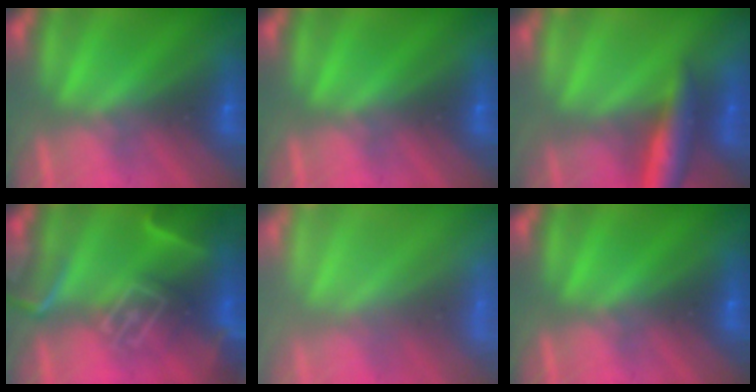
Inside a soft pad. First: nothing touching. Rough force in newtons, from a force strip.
{"total": 0.0}
{"total": 6.0}
{"total": 7.3}
{"total": 7.7}
{"total": 0.0}